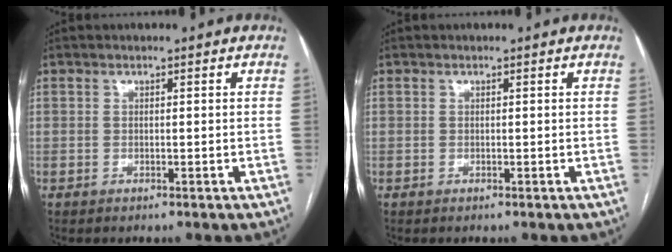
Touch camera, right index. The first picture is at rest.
{"total": 0.0}